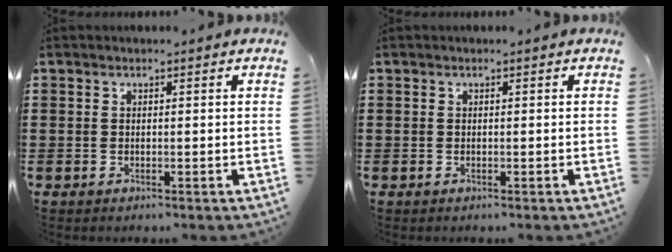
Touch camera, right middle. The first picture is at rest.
{"total": 0.0}